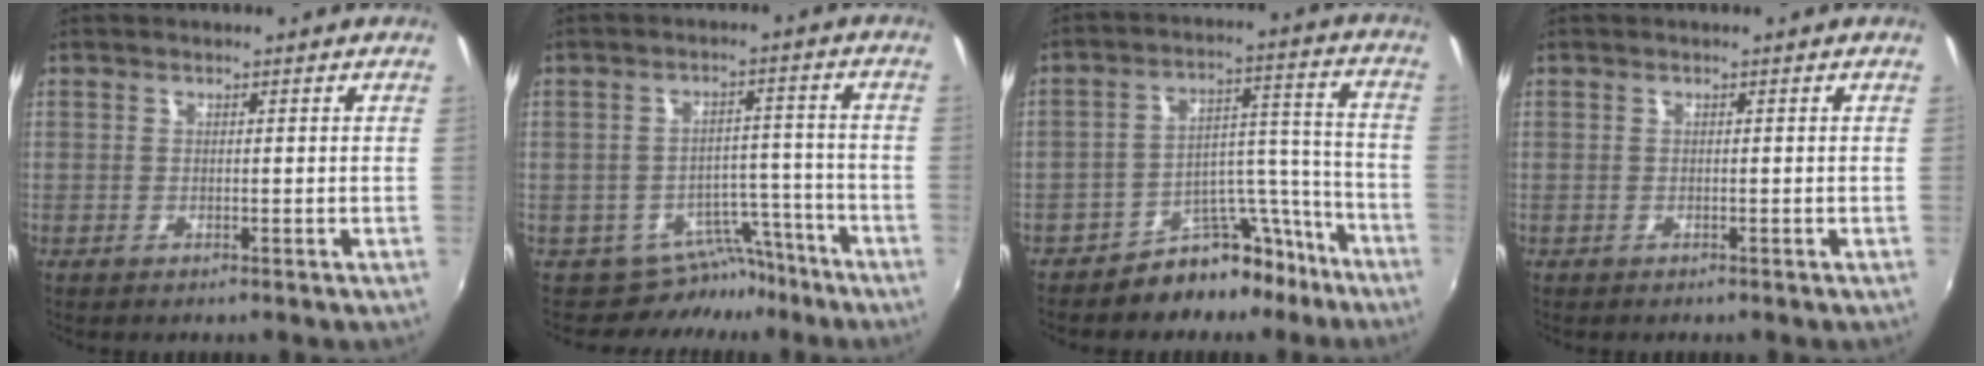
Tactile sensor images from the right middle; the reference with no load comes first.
{"total": 6.5, "force": [-5.6, 3.3, 0.4], "torque": [0.001, 0.027, -0.076]}
{"total": 11.7, "force": [-9.8, 5.7, 3.1], "torque": [-0.031, 0.060, -0.142]}
{"total": 0.0}